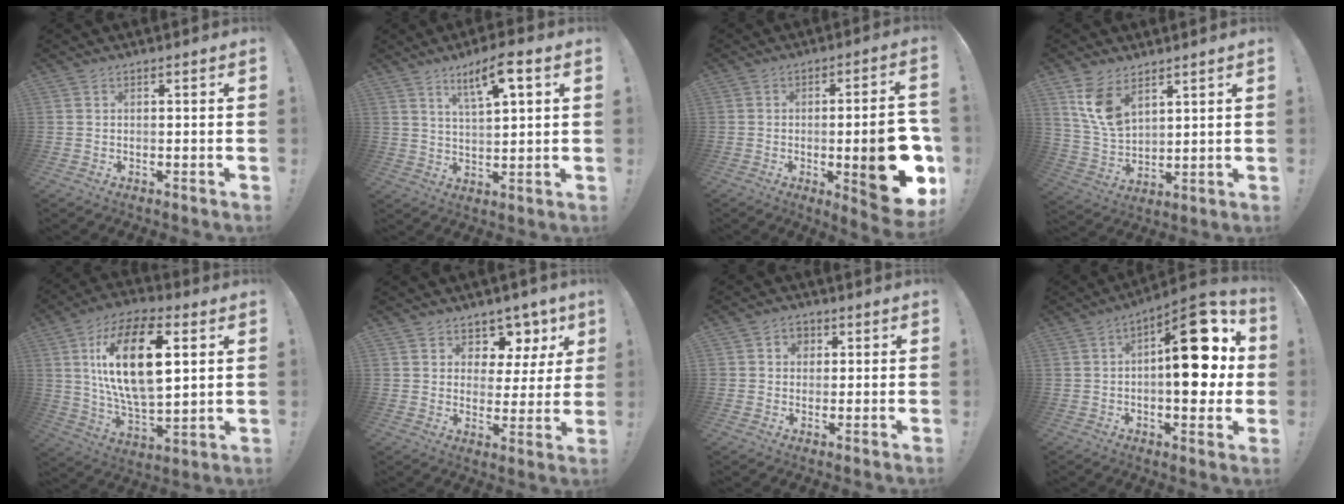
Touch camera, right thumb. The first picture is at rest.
{"total": 8.8, "force": [4.9, 1.7, 7.2], "torque": [-0.114, -0.018, 0.077]}
{"total": 18.7, "force": [-4.0, 5.0, 17.6], "torque": [-0.227, 0.004, -0.047]}
{"total": 10.4, "force": [6.5, 5.7, 5.9], "torque": [-0.119, -0.028, 0.126]}
{"total": 22.4, "force": [6.1, 10.9, 18.6], "torque": [-0.340, -0.010, 0.093]}
{"total": 7.8, "force": [5.7, 5.0, 1.8], "torque": [-0.017, -0.054, 0.105]}
{"total": 2.5, "force": [0.5, 2.3, 0.7], "torque": [-0.005, 0.000, 0.007]}
{"total": 19.5, "force": [2.6, 8.6, 17.3], "torque": [-0.218, -0.014, 0.041]}